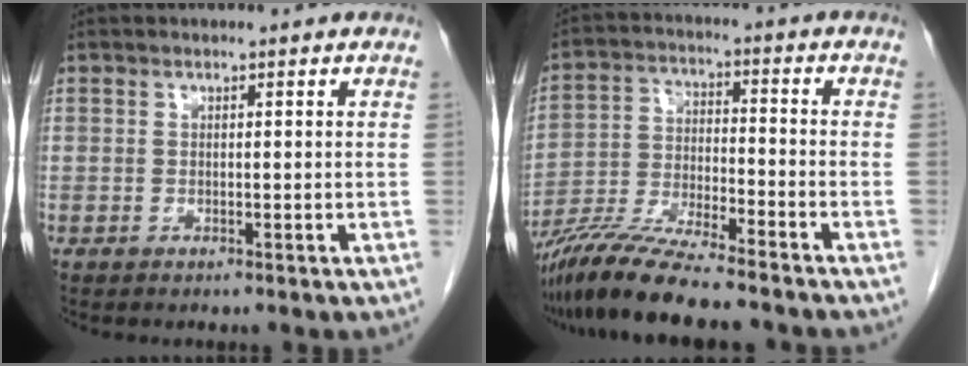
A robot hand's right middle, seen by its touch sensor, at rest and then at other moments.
{"total": 12.0, "force": [-10.3, 0.7, 6.2], "torque": [-0.120, -0.019, -0.187]}